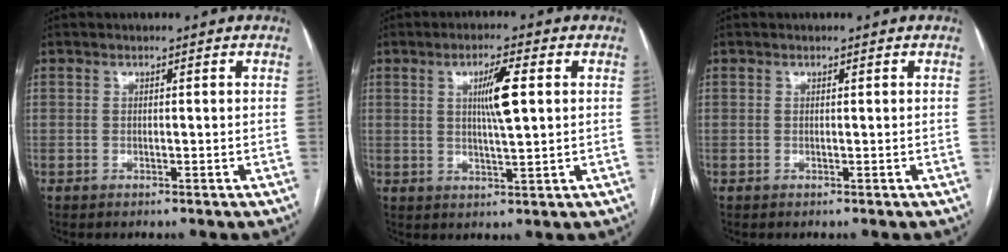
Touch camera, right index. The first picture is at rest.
{"total": 6.1, "force": [1.4, 0.4, 5.9], "torque": [-0.104, 0.000, 0.024]}
{"total": 0.0}